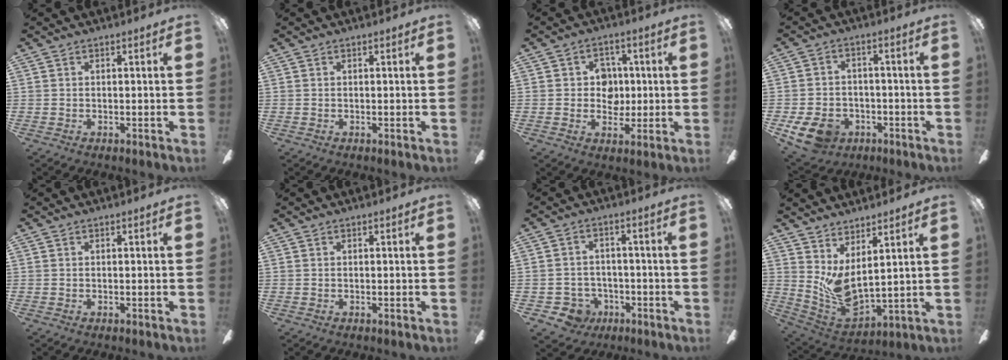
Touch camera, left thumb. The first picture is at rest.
{"total": 0.0}
{"total": 6.3, "force": [0.4, 5.6, 2.7], "torque": [-0.032, 0.007, 0.004]}
{"total": 9.4, "force": [-5.1, 6.4, 4.5], "torque": [-0.109, 0.031, -0.093]}
{"total": 0.0}
{"total": 0.0}
{"total": 5.5, "force": [-2.3, 4.8, 1.2], "torque": [-0.048, 0.011, -0.043]}
{"total": 8.3, "force": [2.8, 3.8, 6.8], "torque": [-0.146, -0.046, 0.061]}